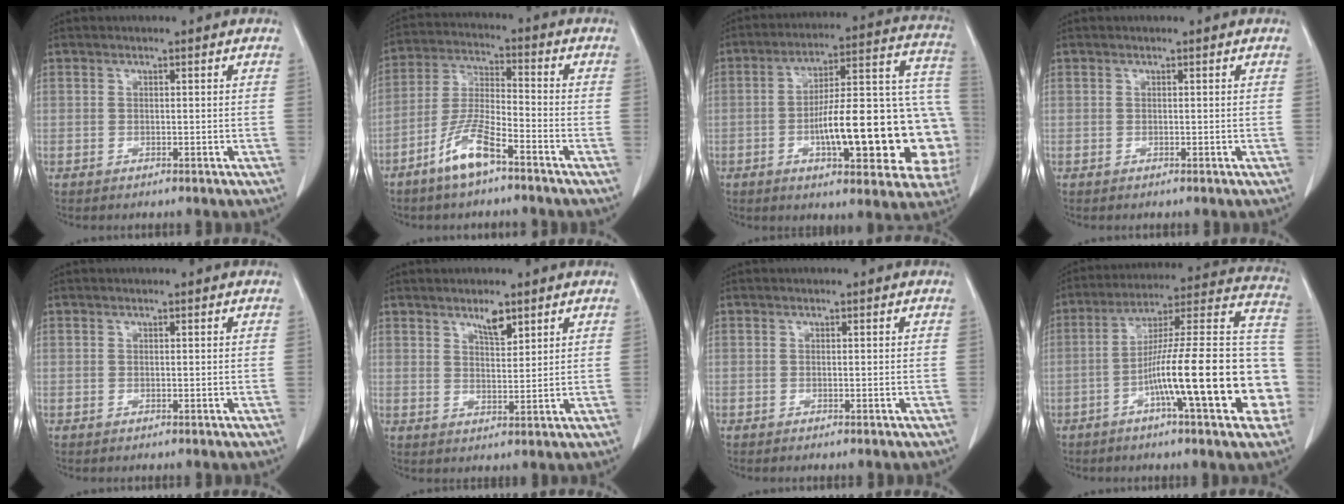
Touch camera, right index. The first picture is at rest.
{"total": 8.6, "force": [-5.5, 1.8, 6.4], "torque": [-0.140, -0.008, -0.108]}
{"total": 24.9, "force": [-5.6, 6.1, 23.5], "torque": [-0.246, 0.037, -0.066]}
{"total": 0.0}
{"total": 0.0}
{"total": 3.6, "force": [2.6, 1.0, 2.3], "torque": [-0.039, -0.003, 0.046]}
{"total": 0.0}
{"total": 23.1, "force": [-6.5, 2.5, 22.0], "torque": [-0.256, 0.028, -0.100]}